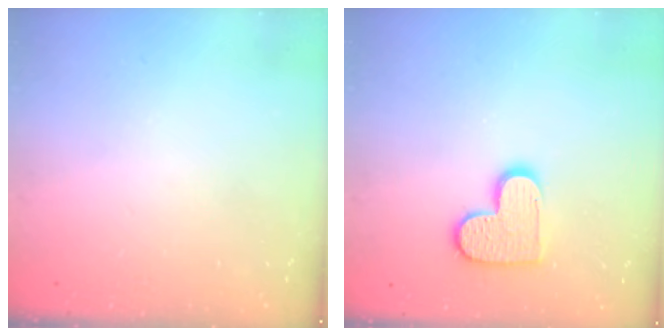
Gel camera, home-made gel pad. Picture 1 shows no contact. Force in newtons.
{"total": 11.7, "press": 11.6, "slide": 0.8}